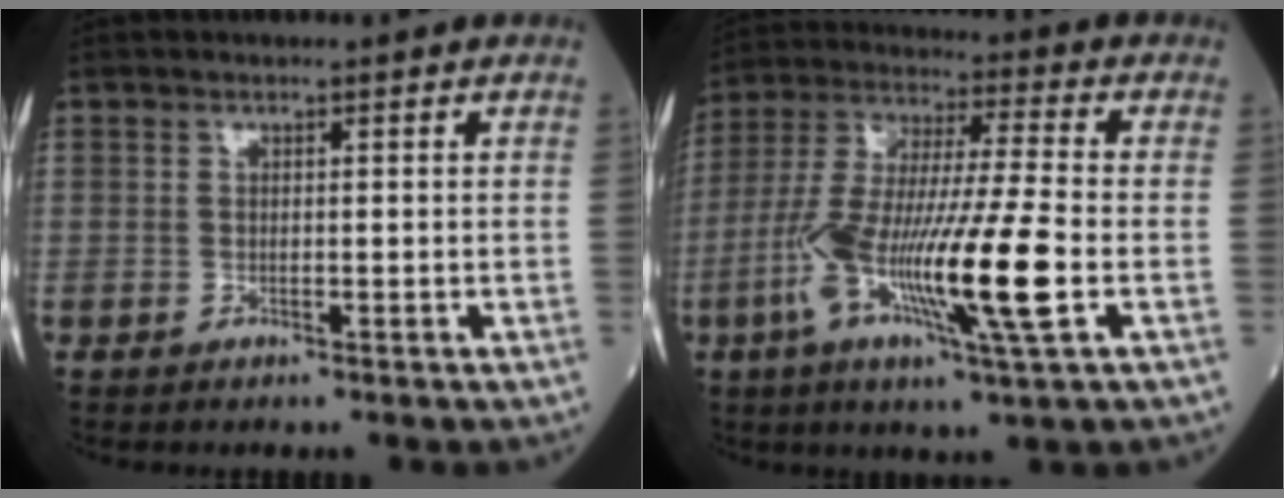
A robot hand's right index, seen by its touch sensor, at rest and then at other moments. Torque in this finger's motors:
{"motor_torque": [2.09, -0.05, 1.06, 0.21]}